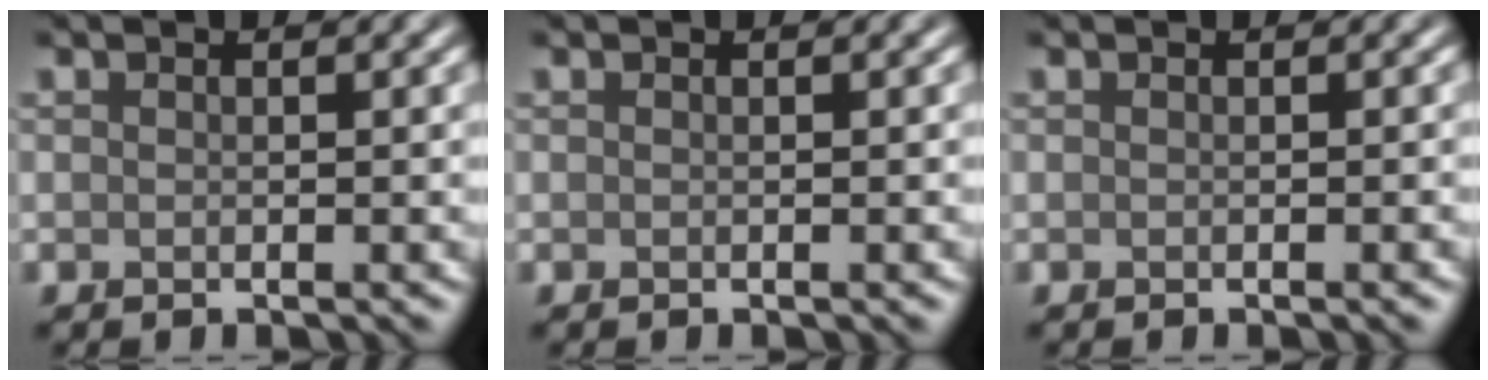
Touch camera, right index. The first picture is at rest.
{"total": 0.0}
{"total": 0.8, "force": [-0.3, 0.2, 0.7], "torque": [-0.004, 0.002, -0.005]}